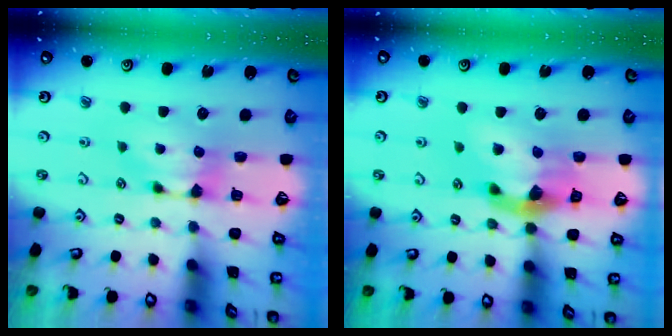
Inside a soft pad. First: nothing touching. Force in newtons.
{"total": 7.7, "press": 7.3, "slide": 2.4}